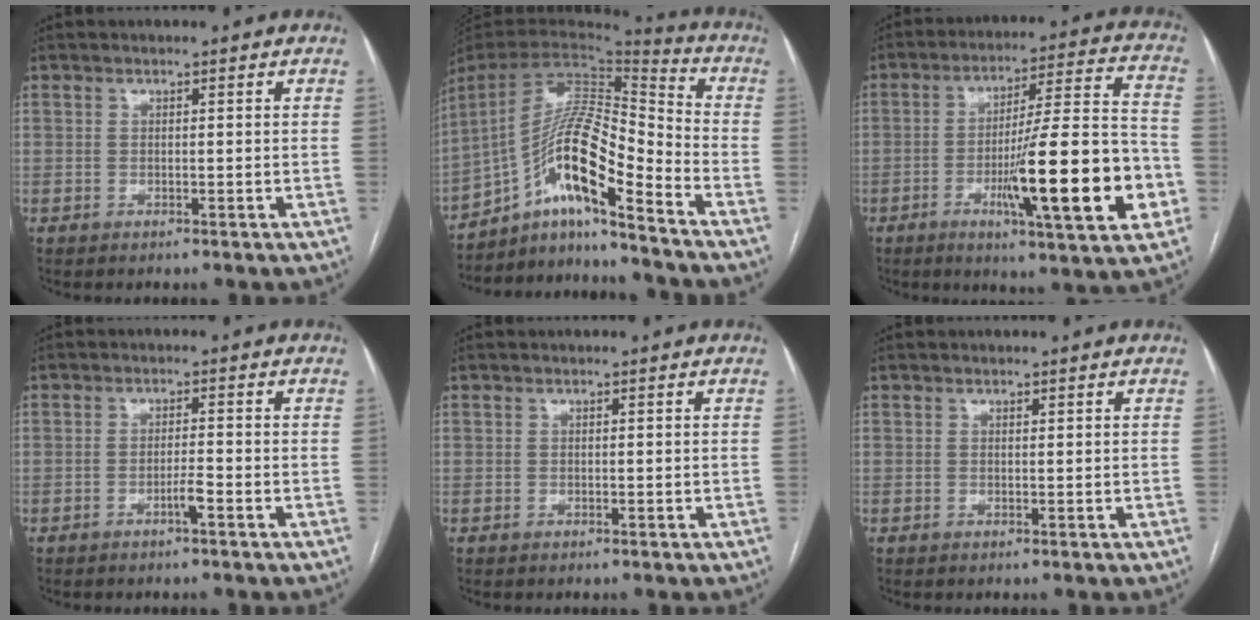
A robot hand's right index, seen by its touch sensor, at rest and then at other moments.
{"total": 16.0, "force": [-9.8, 1.6, 12.5], "torque": [-0.230, 0.021, -0.171]}
{"total": 20.8, "force": [-6.1, 1.9, 19.8], "torque": [-0.274, 0.000, -0.087]}
{"total": 2.0, "force": [-1.2, 0.0, 1.6], "torque": [-0.028, 0.000, -0.022]}
{"total": 0.0}
{"total": 0.0}